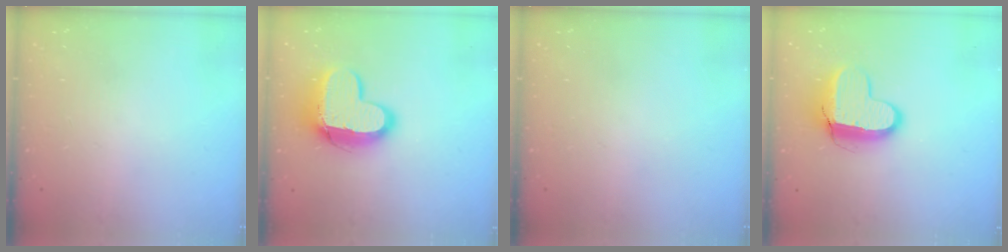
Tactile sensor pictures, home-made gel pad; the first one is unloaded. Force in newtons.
{"total": 14.2, "press": 14.2, "slide": 1.1}
{"total": 0.0}
{"total": 10.5, "press": 10.4, "slide": 0.8}